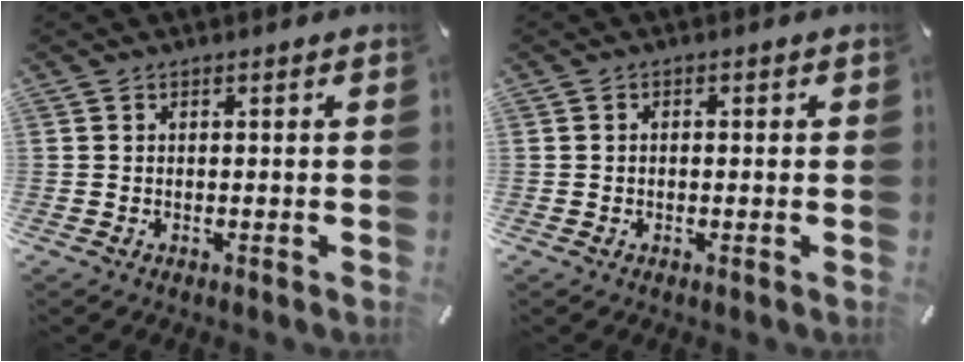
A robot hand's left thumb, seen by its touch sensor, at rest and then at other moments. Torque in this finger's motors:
{"motor_torque": [0.17, -0.33, -0.16, -0.16, -0.04]}